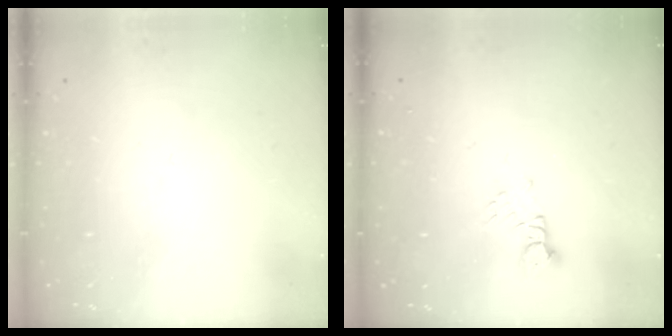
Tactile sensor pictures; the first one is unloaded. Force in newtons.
{"total": 2.4, "press": 2.4, "slide": 0.1}